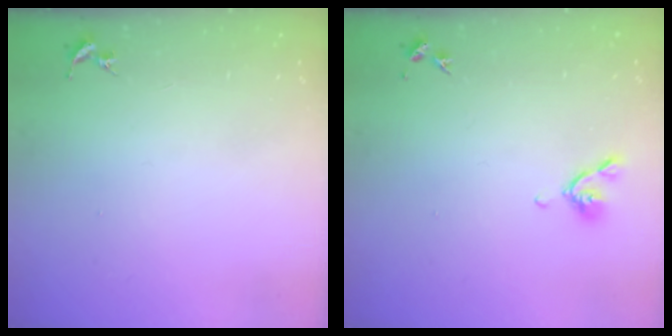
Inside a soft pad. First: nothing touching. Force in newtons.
{"total": 5.9, "press": 5.8, "slide": 0.9}